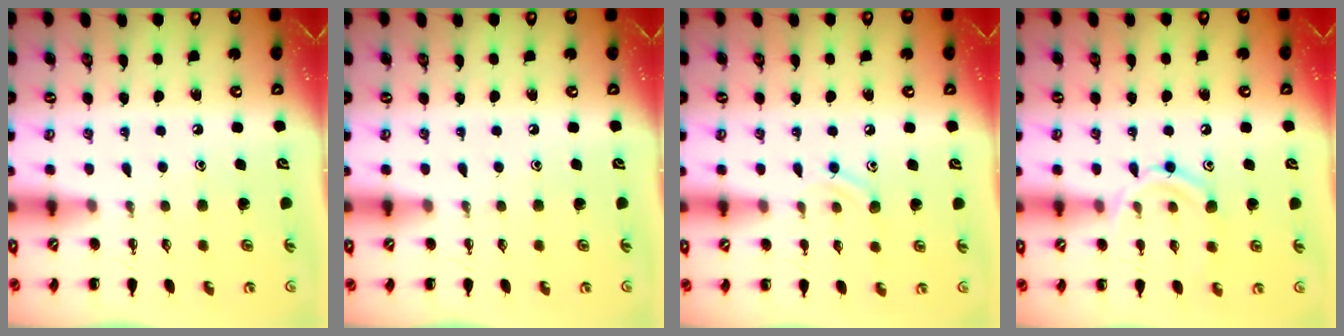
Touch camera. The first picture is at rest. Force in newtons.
{"total": 0.0}
{"total": 8.4, "press": 8.3, "slide": 1.6}
{"total": 11.6, "press": 11.5, "slide": 1.4}